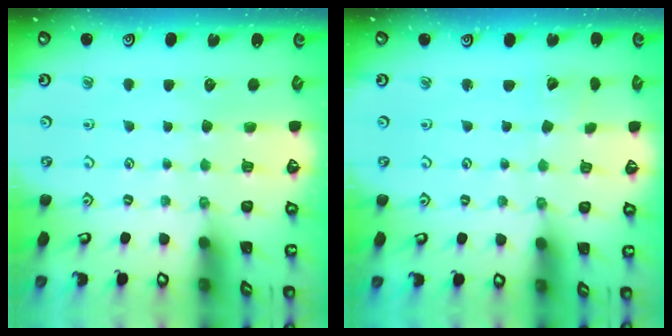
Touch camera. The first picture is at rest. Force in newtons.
{"total": 1.4, "press": 1.4, "slide": 0.1}